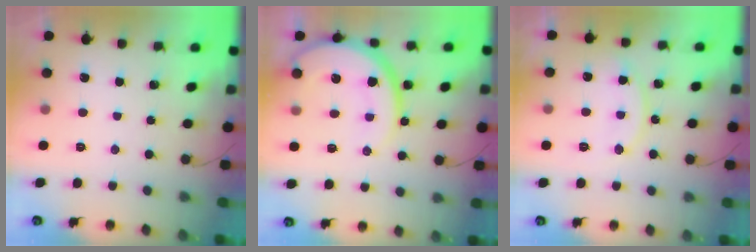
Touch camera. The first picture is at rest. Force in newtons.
{"total": 14.2, "press": 14.2, "slide": 1.2}
{"total": 10.9, "press": 10.9, "slide": 0.7}